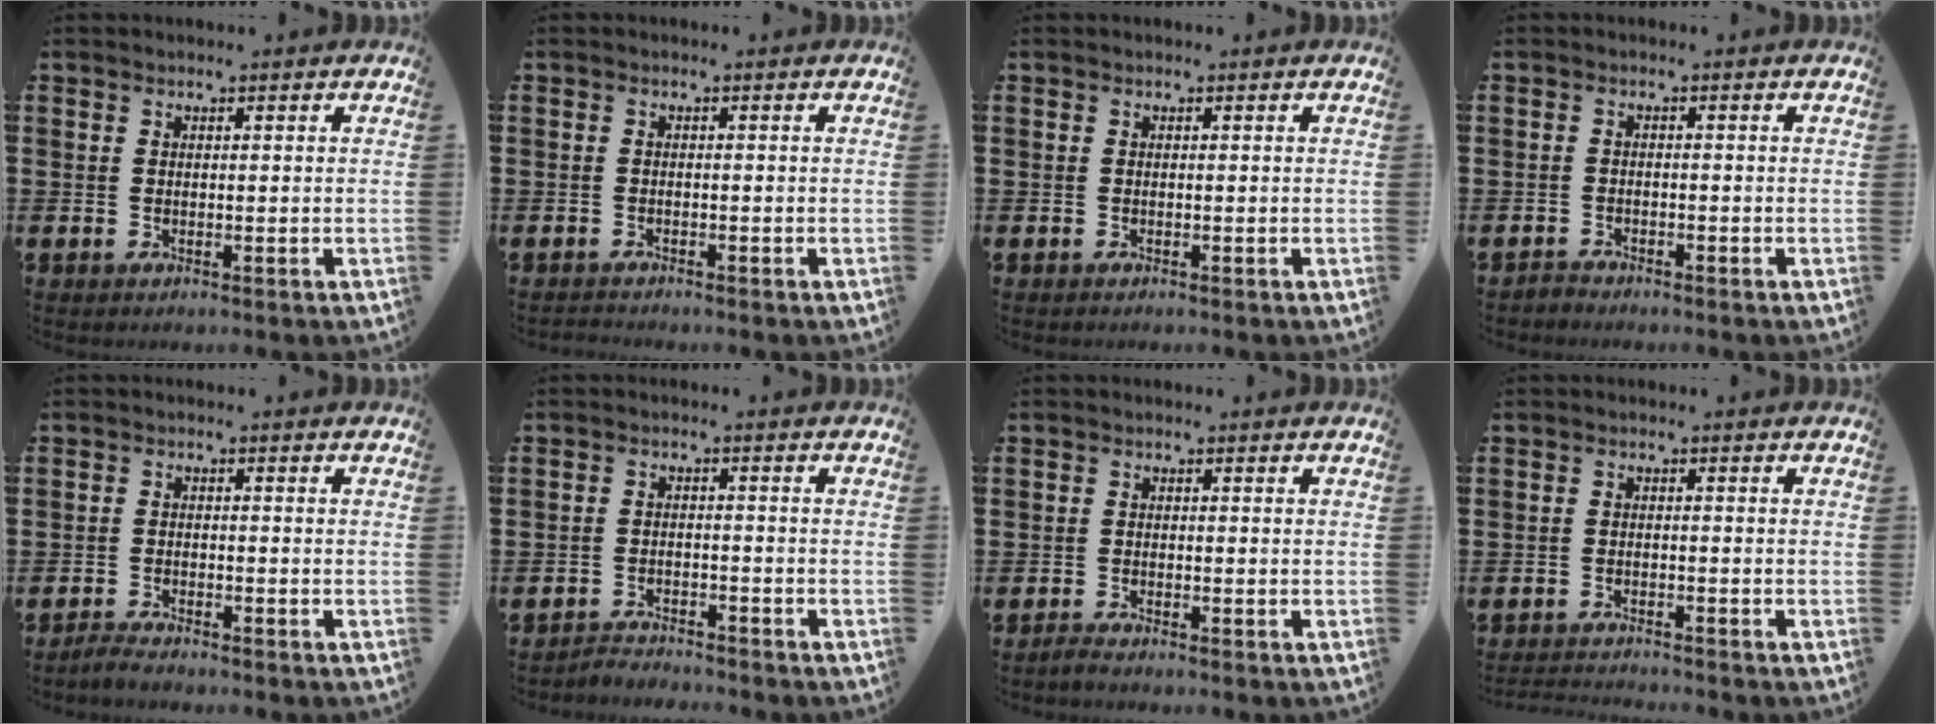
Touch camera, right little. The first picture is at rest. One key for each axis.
{"total": 0.6, "fx": -0.6, "fy": 0.0, "fz": 0.0, "tx": -0.002, "ty": -0.003, "tz": -0.013}
{"total": 0.0}
{"total": 1.1, "fx": -1.1, "fy": 0.2, "fz": -0.1, "tx": 0.000, "ty": 0.003, "tz": -0.023}
{"total": 1.6, "fx": -1.6, "fy": 0.1, "fz": 0.4, "tx": -0.009, "ty": 0.004, "tz": -0.032}
{"total": 2.4, "fx": -2.4, "fy": 0.0, "fz": -0.3, "tx": -0.001, "ty": 0.003, "tz": -0.053}
{"total": 1.0, "fx": -0.9, "fy": 0.1, "fz": 0.4, "tx": -0.009, "ty": -0.001, "tz": -0.019}
{"total": 1.7, "fx": -1.6, "fy": -0.2, "fz": 0.0, "tx": -0.002, "ty": 0.002, "tz": -0.034}